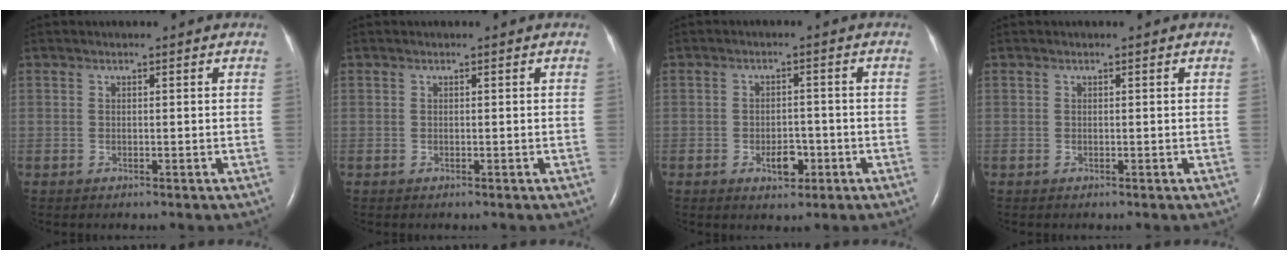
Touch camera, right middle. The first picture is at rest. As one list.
[{"total": 0.0}, {"total": 3.8, "force": [-1.7, 2.1, 2.7], "torque": [-0.041, 0.004, -0.020]}, {"total": 0.0}]